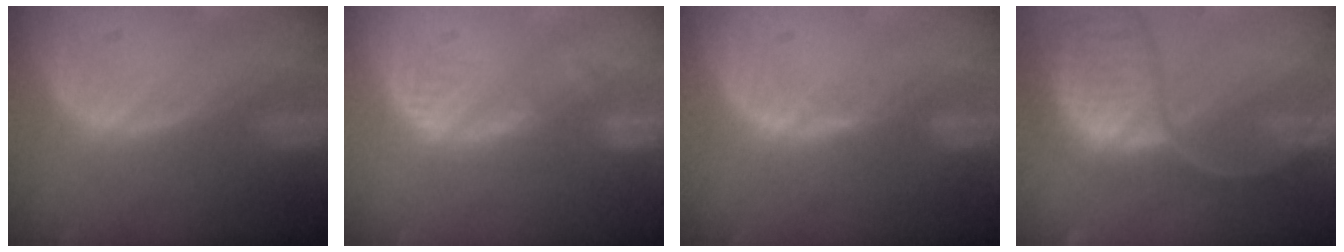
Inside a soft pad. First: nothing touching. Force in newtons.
{"total": 3.6, "press": 3.1, "slide": 1.8}
{"total": 2.4, "press": 1.8, "slide": 1.5}
{"total": 12.2, "press": 9.9, "slide": 7.1}